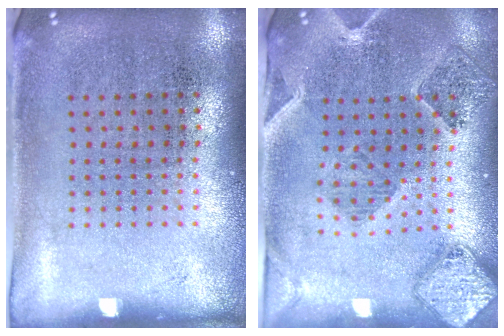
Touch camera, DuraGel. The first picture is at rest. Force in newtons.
{"total": 1.6, "press": 1.6, "slide": 0.3}